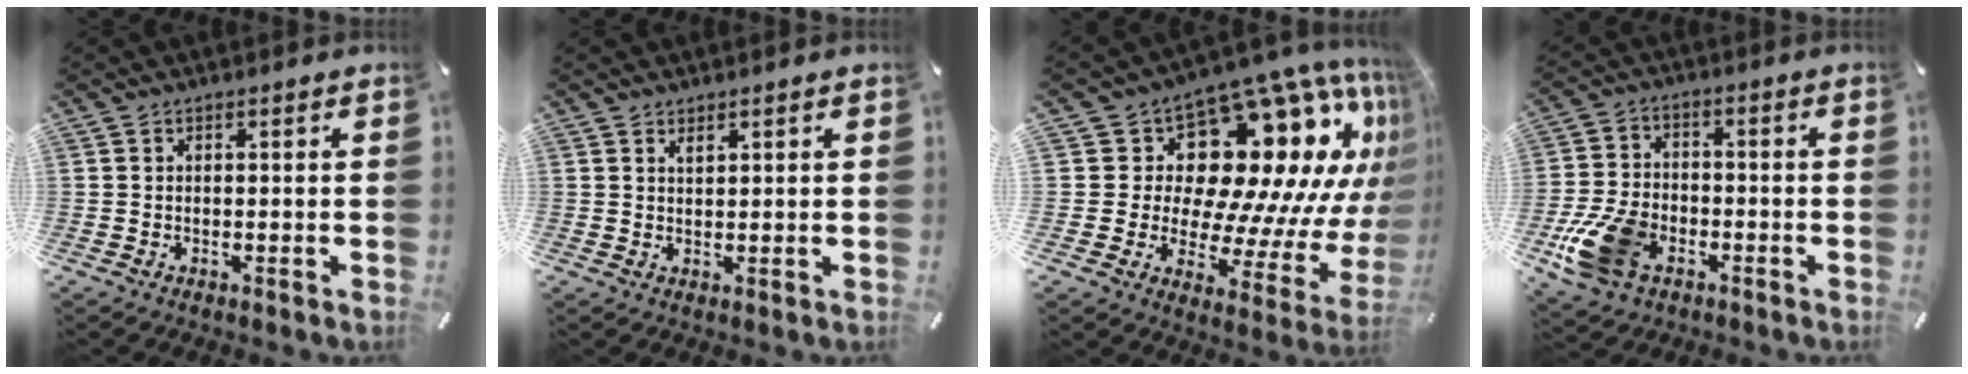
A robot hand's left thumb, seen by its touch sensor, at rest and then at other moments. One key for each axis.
{"total": 1.4, "fx": 1.2, "fy": 0.4, "fz": 0.7, "tx": -0.014, "ty": -0.002, "tz": 0.023}
{"total": 20.5, "fx": 8.7, "fy": 12.6, "fz": 13.7, "tx": -0.200, "ty": -0.109, "tz": 0.165}
{"total": 12.4, "fx": -5.4, "fy": 8.3, "fz": 7.5, "tx": -0.157, "ty": 0.024, "tz": -0.094}